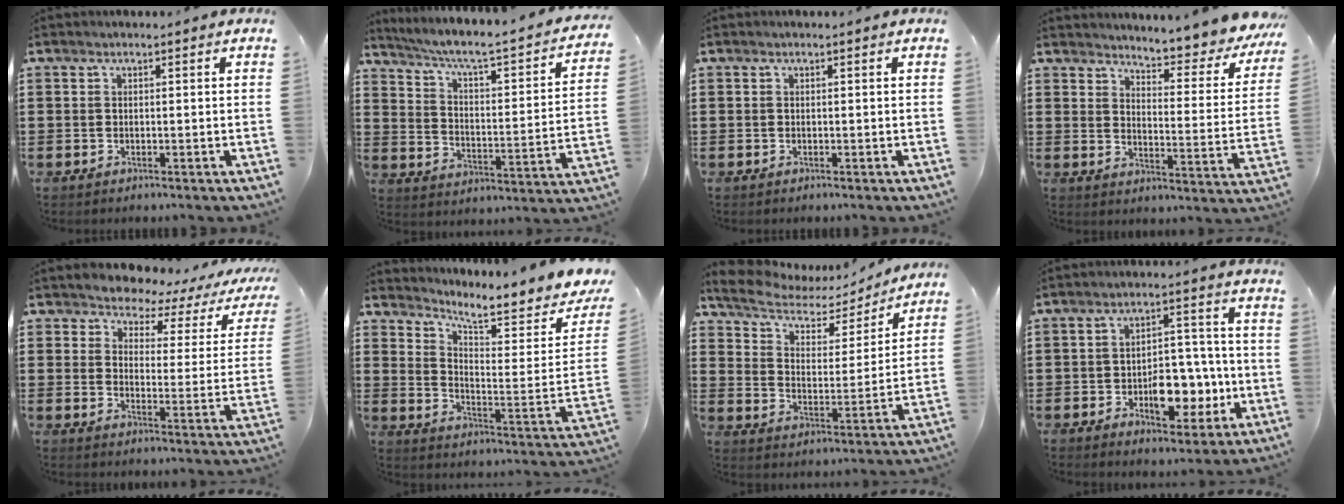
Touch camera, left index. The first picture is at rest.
{"total": 4.1, "force": [2.7, 0.5, 3.1], "torque": [-0.076, -0.032, 0.032]}
{"total": 0.0}
{"total": 5.4, "force": [5.2, -0.5, 1.5], "torque": [-0.033, -0.055, 0.081]}
{"total": 3.8, "force": [3.4, 1.5, 0.9], "torque": [-0.034, -0.027, 0.051]}
{"total": 6.2, "force": [5.4, 0.5, 3.0], "torque": [-0.071, -0.050, 0.084]}
{"total": 5.9, "force": [4.9, 2.3, 2.4], "torque": [-0.074, -0.026, 0.080]}
{"total": 8.9, "force": [-2.7, 5.1, 6.8], "torque": [-0.098, 0.012, -0.044]}